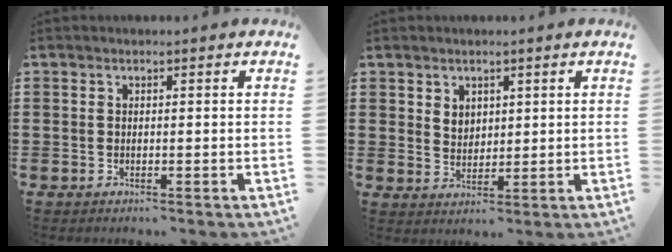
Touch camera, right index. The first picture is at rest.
{"total": 2.7, "force": [1.7, 2.0, 0.6], "torque": [-0.011, 0.005, 0.030]}